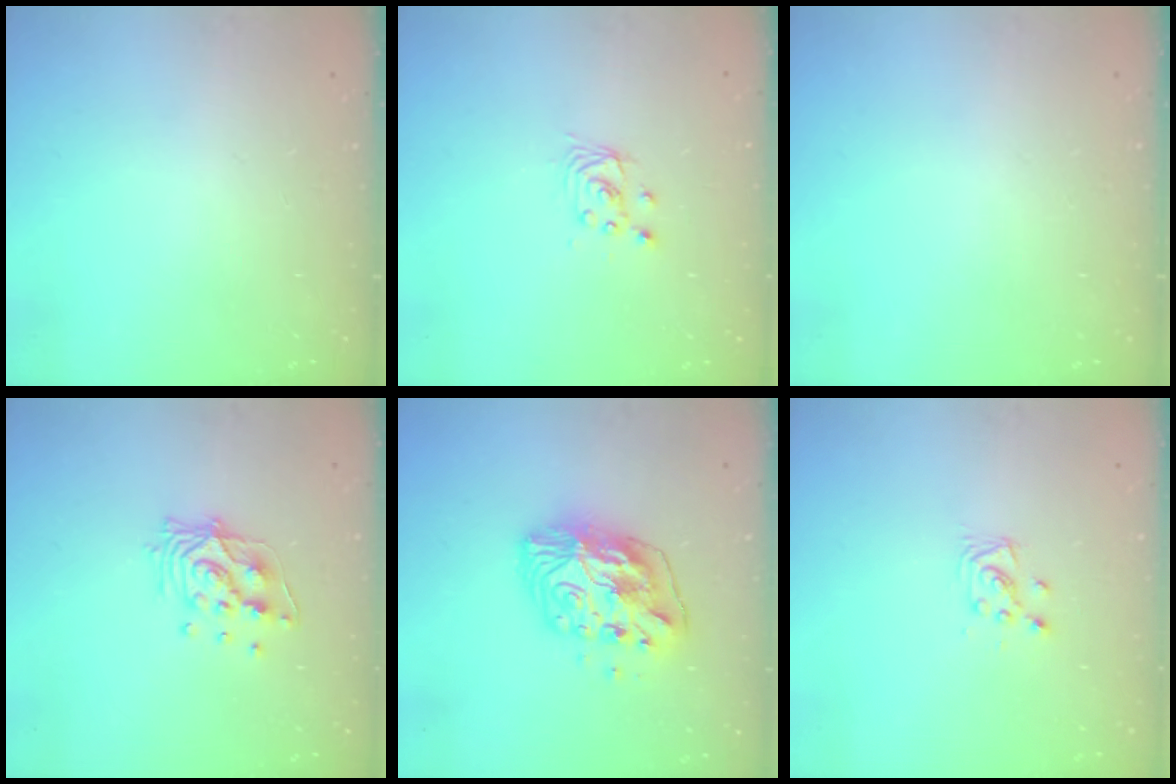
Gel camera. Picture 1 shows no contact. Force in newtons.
{"total": 2.9, "press": 2.9, "slide": 0.0}
{"total": 0.0}
{"total": 11.2, "press": 11.2, "slide": 0.6}
{"total": 11.0, "press": 11.0, "slide": 0.5}
{"total": 4.3, "press": 4.2, "slide": 0.5}